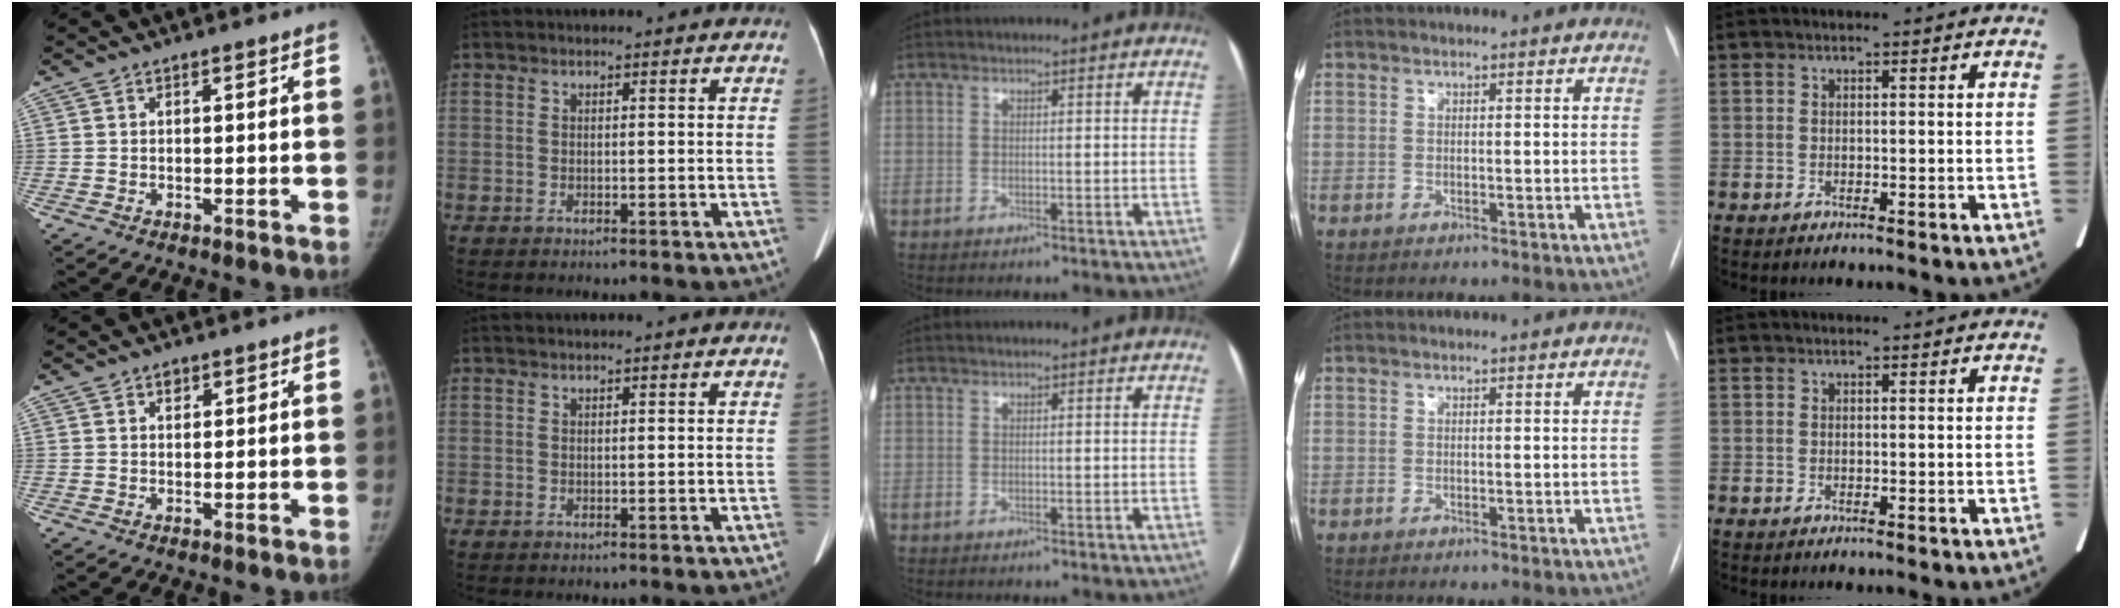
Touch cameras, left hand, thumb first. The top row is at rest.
{"thumb": {"total": 1.4, "force": [0.9, 1.0, 0.6], "torque": [0.003, -0.003, 0.012]}, "index": {"total": 0.8, "force": [0.7, -0.1, 0.4], "torque": [-0.006, 0.021, 0.018]}}